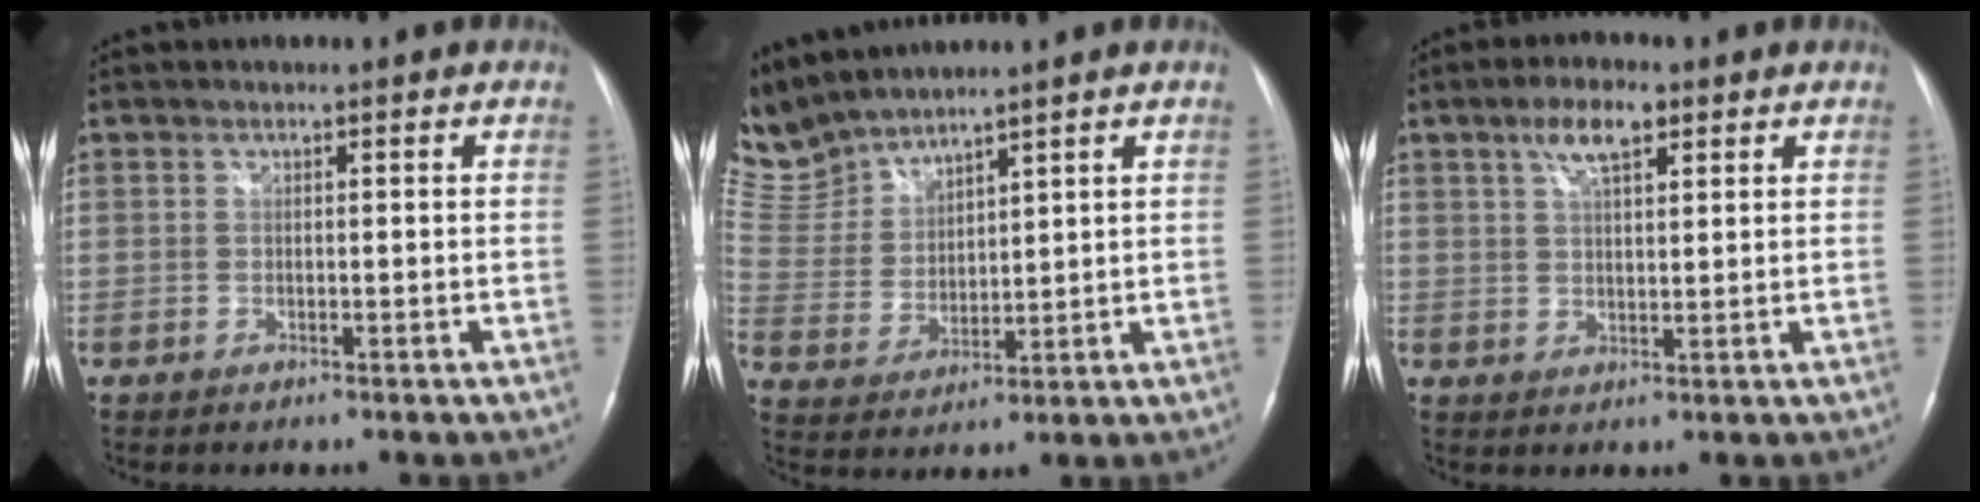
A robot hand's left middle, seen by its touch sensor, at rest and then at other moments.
{"total": 9.4, "force": [9.3, 0.7, 1.1], "torque": [-0.056, 0.016, 0.210]}
{"total": 5.5, "force": [3.1, 1.9, 4.1], "torque": [-0.081, 0.010, 0.055]}